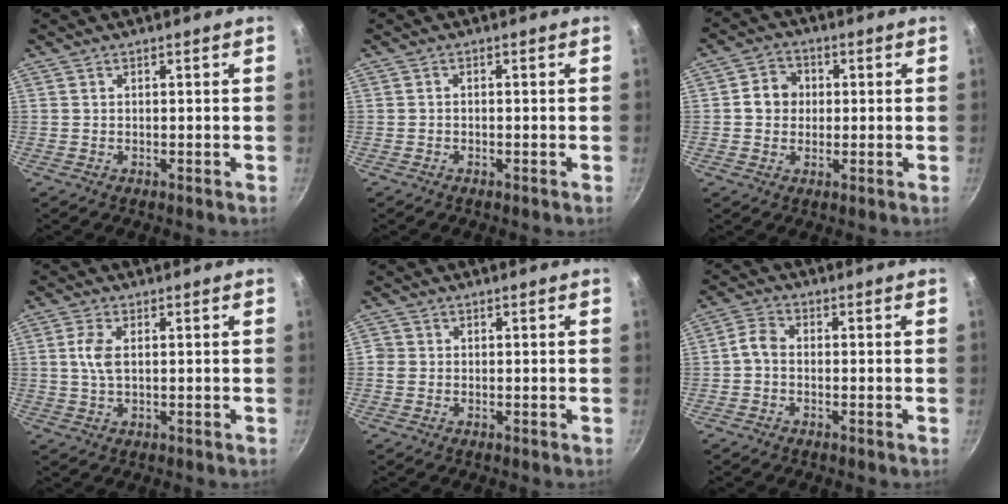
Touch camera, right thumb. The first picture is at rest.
{"total": 0.0}
{"total": 5.8, "force": [0.4, 5.2, 2.7], "torque": [-0.025, 0.012, 0.001]}
{"total": 4.2, "force": [0.6, 2.1, 3.6], "torque": [-0.089, 0.003, 0.011]}
{"total": 1.7, "force": [-0.1, 1.6, 0.6], "torque": [-0.005, 0.003, -0.005]}
{"total": 3.5, "force": [-0.6, 2.4, 2.5], "torque": [-0.047, 0.014, -0.021]}